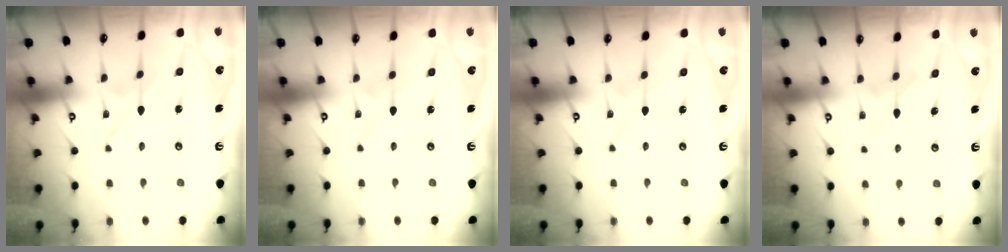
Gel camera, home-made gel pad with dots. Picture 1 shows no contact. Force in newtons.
{"total": 0.0}
{"total": 0.0}
{"total": 5.2, "press": 5.2, "slide": 0.8}